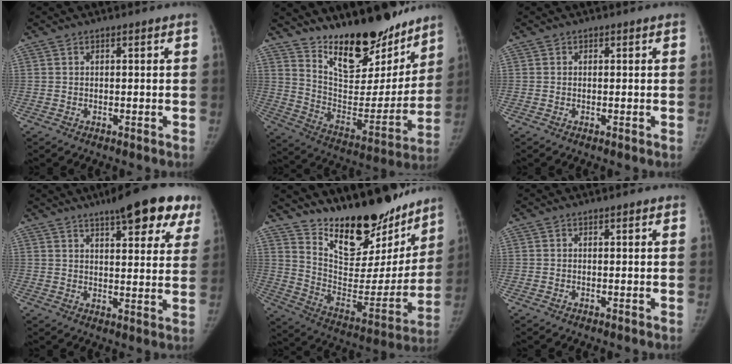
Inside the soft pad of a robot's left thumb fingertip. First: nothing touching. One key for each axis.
{"total": 22.9, "fx": 17.7, "fy": 8.8, "fz": 11.4, "tx": -0.123, "ty": -0.116, "tz": 0.291}
{"total": 0.0}
{"total": 17.4, "fx": 10.9, "fy": 5.3, "fz": 12.5, "tx": -0.135, "ty": -0.025, "tz": 0.134}
{"total": 25.4, "fx": 20.0, "fy": 10.1, "fz": 11.9, "tx": -0.143, "ty": -0.122, "tz": 0.317}
{"total": 0.8, "fx": 0.3, "fy": 0.2, "fz": 0.7, "tx": -0.012, "ty": 0.002, "tz": 0.003}